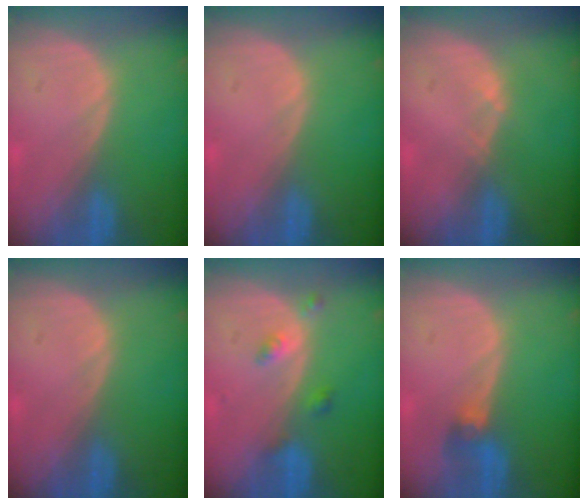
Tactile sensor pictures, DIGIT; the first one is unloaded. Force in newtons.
{"total": 0.0}
{"total": 0.6, "press": 0.5, "slide": 0.2}
{"total": 0.0}
{"total": 2.9, "press": 2.9, "slide": 0.2}
{"total": 2.9, "press": 2.6, "slide": 1.2}